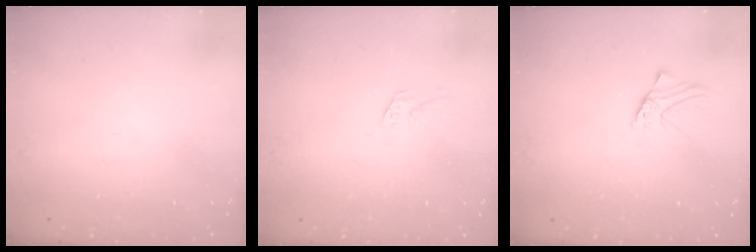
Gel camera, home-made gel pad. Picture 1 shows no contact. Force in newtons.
{"total": 5.2, "press": 5.2, "slide": 0.5}
{"total": 2.1, "press": 2.1, "slide": 0.2}